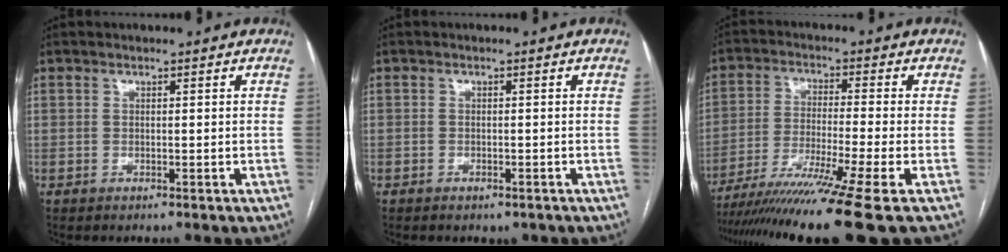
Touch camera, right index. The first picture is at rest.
{"total": 1.7, "force": [-1.2, 1.0, 0.6], "torque": [-0.008, 0.000, -0.011]}
{"total": 15.5, "force": [-11.6, -3.0, 9.8], "torque": [-0.161, -0.046, -0.195]}